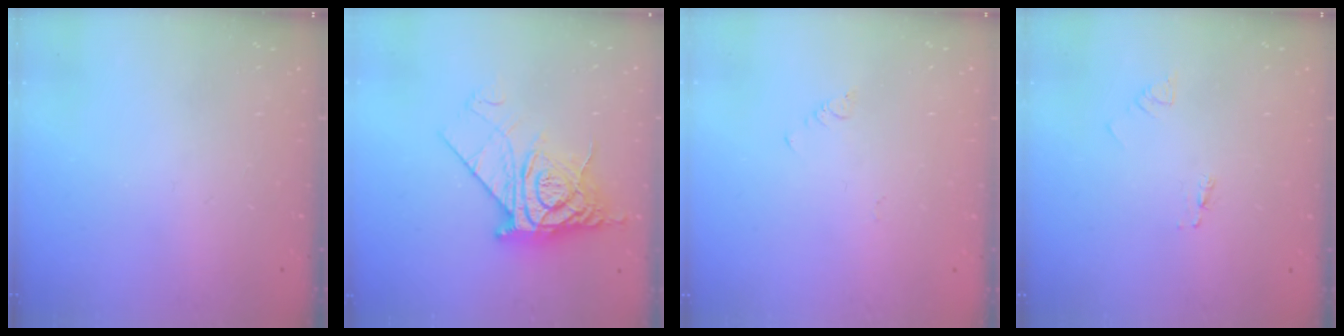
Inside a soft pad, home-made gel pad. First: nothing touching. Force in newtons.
{"total": 12.2, "press": 12.2, "slide": 1.1}
{"total": 1.9, "press": 1.9, "slide": 0.4}
{"total": 2.1, "press": 2.1, "slide": 0.1}